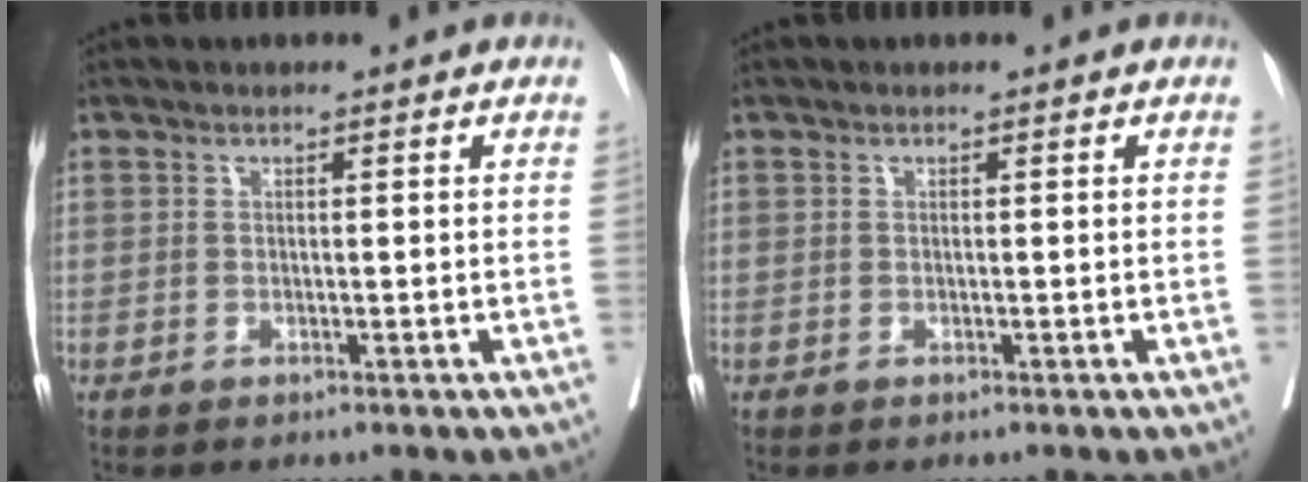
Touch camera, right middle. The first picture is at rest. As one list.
[{"total": 0.0}]